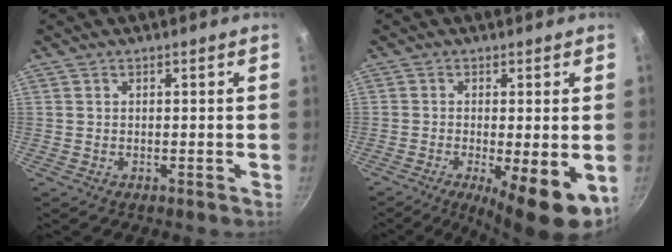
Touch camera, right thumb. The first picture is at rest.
{"total": 10.8, "force": [-3.4, 2.8, 9.9], "torque": [-0.142, -0.011, -0.045]}